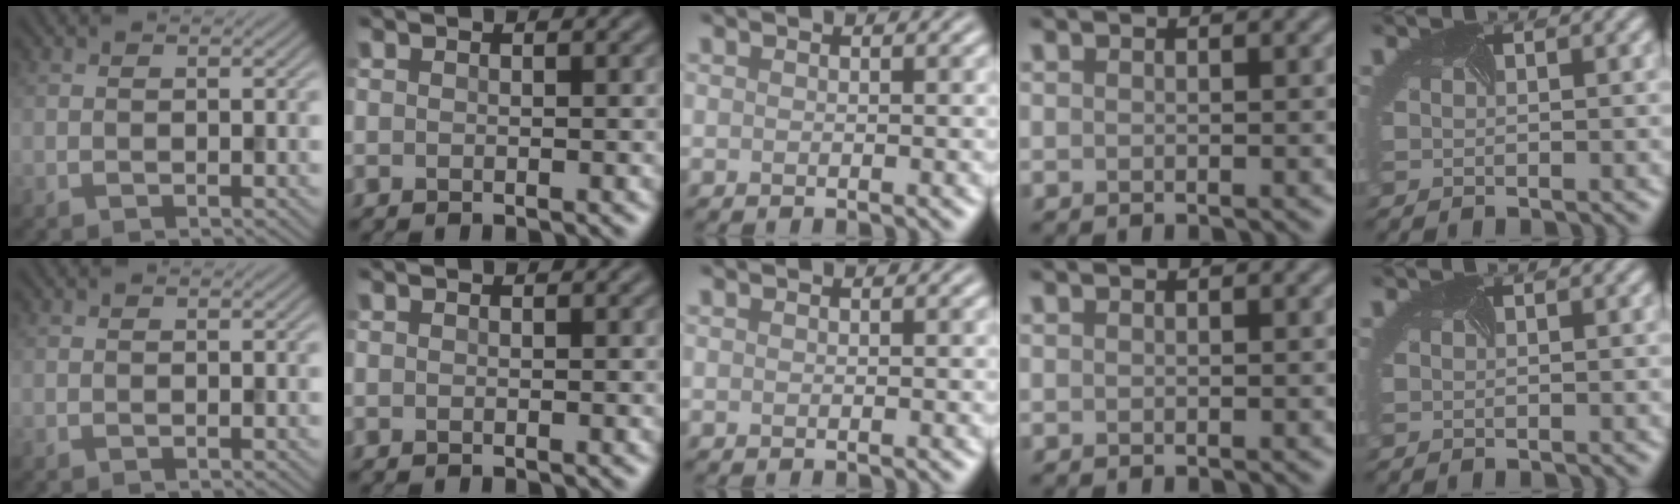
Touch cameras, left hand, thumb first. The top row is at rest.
{}